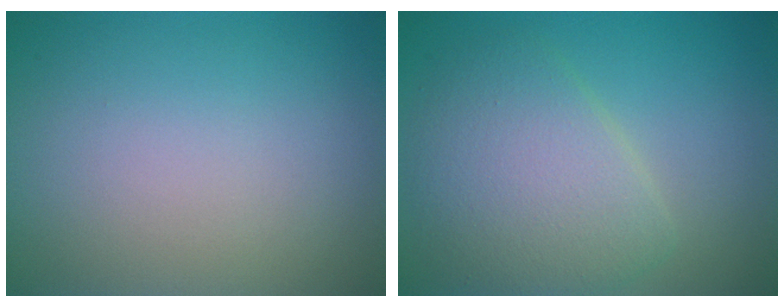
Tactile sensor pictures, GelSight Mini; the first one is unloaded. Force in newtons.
{"total": 5.8, "press": 5.8, "slide": 0.2}